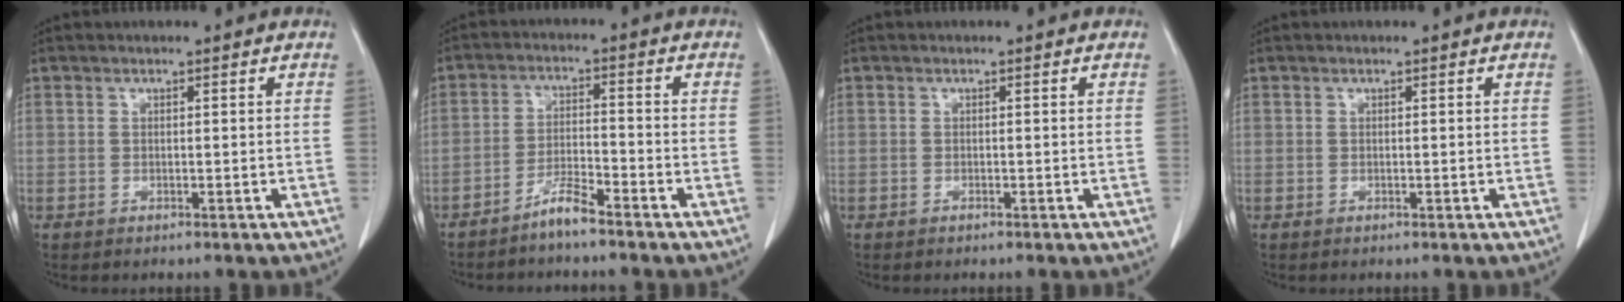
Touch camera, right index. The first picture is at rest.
{"total": 4.2, "force": [-3.5, 0.0, 2.2], "torque": [-0.042, -0.004, -0.071]}
{"total": 0.0}
{"total": 0.0}